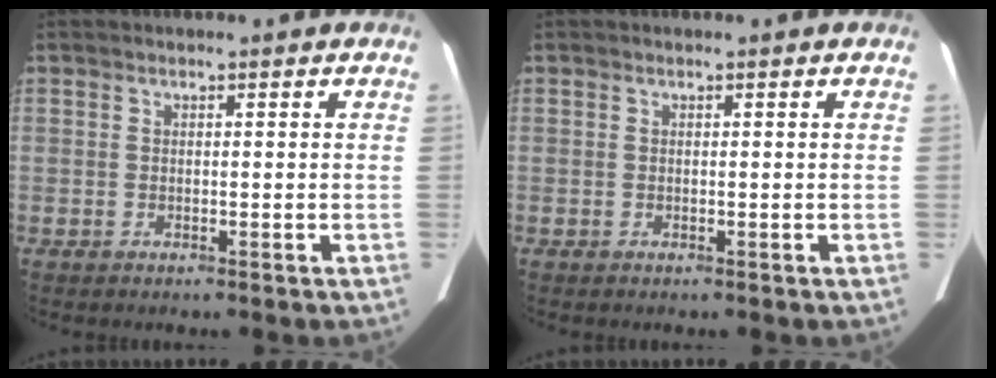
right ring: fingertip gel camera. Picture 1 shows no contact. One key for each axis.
{"total": 0.0}